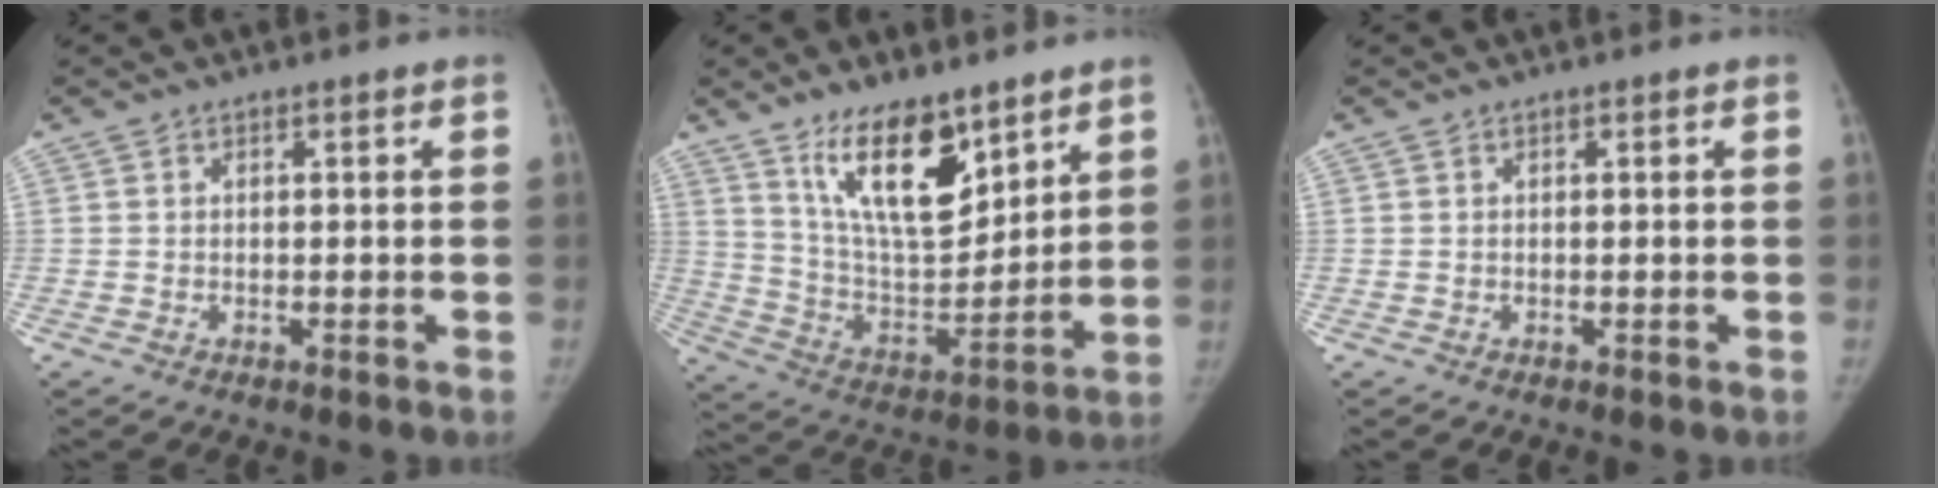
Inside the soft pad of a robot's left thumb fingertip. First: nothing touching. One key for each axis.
{"total": 15.9, "fx": 10.4, "fy": 6.3, "fz": 10.3, "tx": -0.135, "ty": -0.072, "tz": 0.200}
{"total": 0.0}